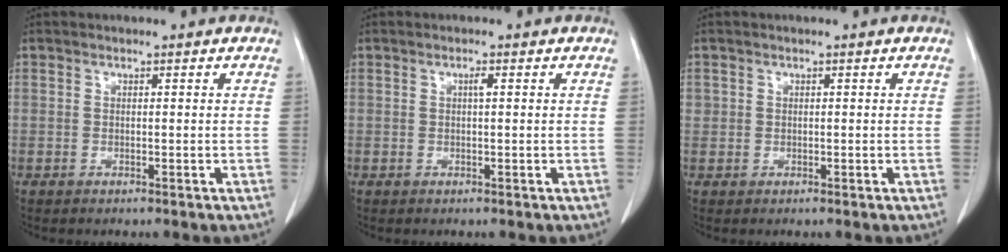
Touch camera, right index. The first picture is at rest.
{"total": 0.8, "force": [0.2, 0.1, 0.8], "torque": [-0.017, 0.002, 0.002]}
{"total": 0.9, "force": [0.3, 0.9, 0.1], "torque": [0.011, 0.002, 0.001]}